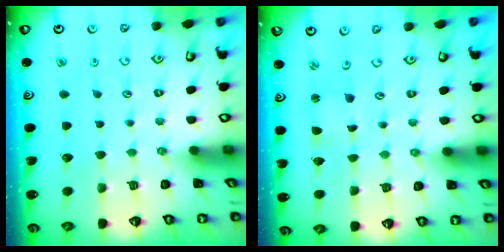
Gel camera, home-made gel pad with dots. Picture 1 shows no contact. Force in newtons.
{"total": 0.0}